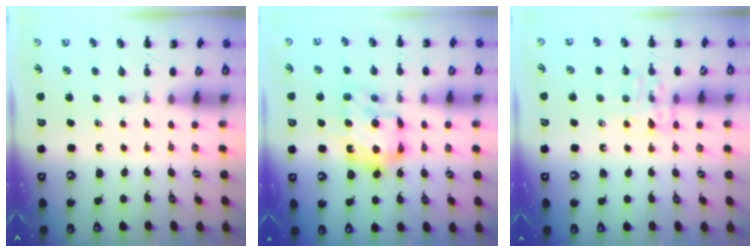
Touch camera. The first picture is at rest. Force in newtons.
{"total": 11.7, "press": 11.6, "slide": 1.4}
{"total": 9.9, "press": 9.8, "slide": 0.7}